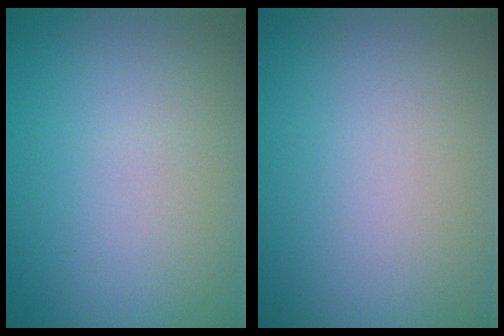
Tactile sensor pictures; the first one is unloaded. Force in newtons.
{"total": 0.0}